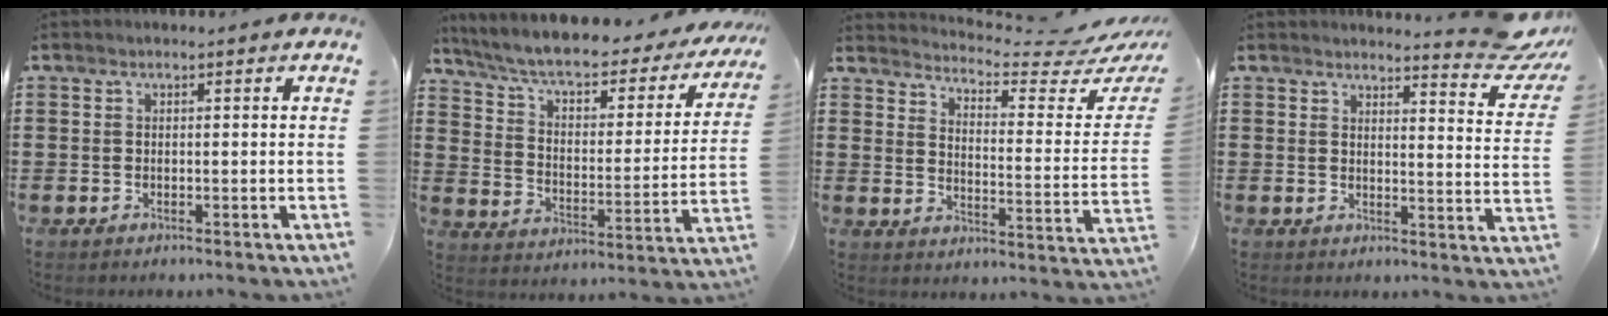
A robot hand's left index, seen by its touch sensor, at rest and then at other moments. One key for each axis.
{"total": 6.1, "fx": 4.9, "fy": 1.3, "fz": 3.4, "tx": -0.087, "ty": -0.036, "tz": 0.078}
{"total": 4.4, "fx": 4.1, "fy": -0.1, "fz": 1.5, "tx": -0.039, "ty": -0.045, "tz": 0.062}
{"total": 5.9, "fx": 5.3, "fy": 0.1, "fz": 2.6, "tx": -0.037, "ty": -0.038, "tz": 0.087}